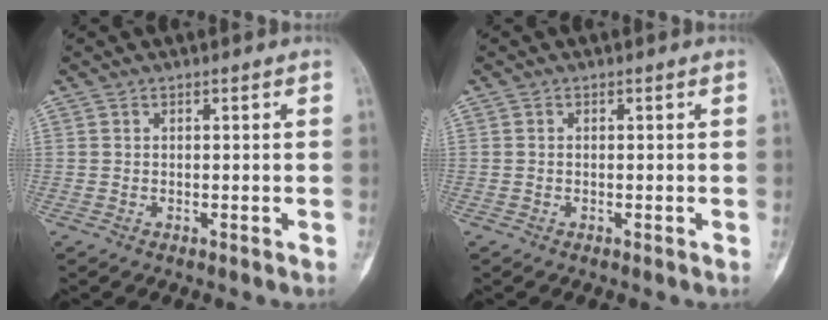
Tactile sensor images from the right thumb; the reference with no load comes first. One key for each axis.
{"total": 0.0}